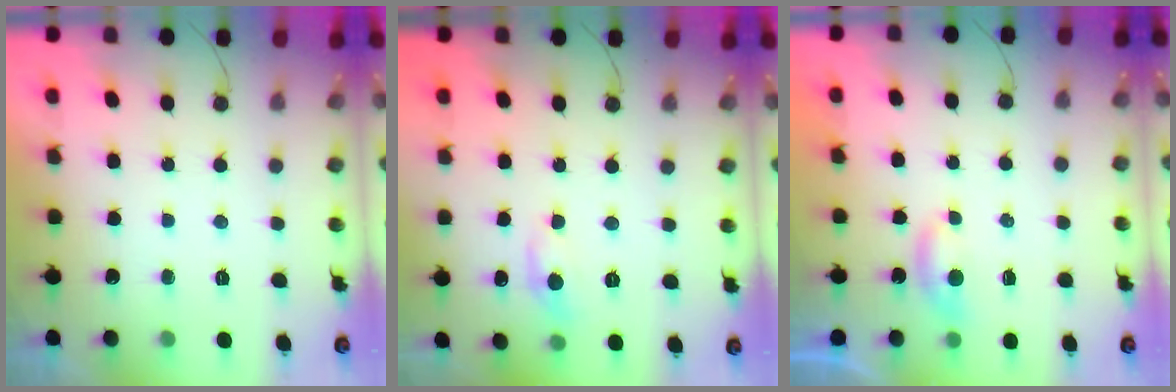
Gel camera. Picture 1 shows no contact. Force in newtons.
{"total": 6.2, "press": 6.2, "slide": 0.6}
{"total": 3.5, "press": 3.5, "slide": 0.4}